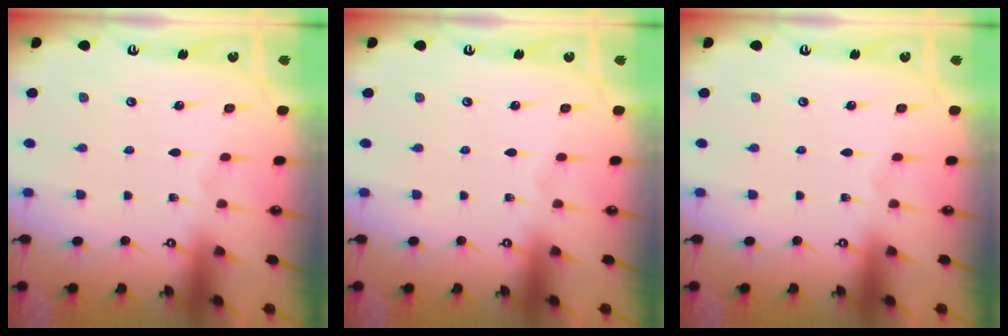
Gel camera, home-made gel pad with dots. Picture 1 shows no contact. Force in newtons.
{"total": 0.0}
{"total": 0.0}